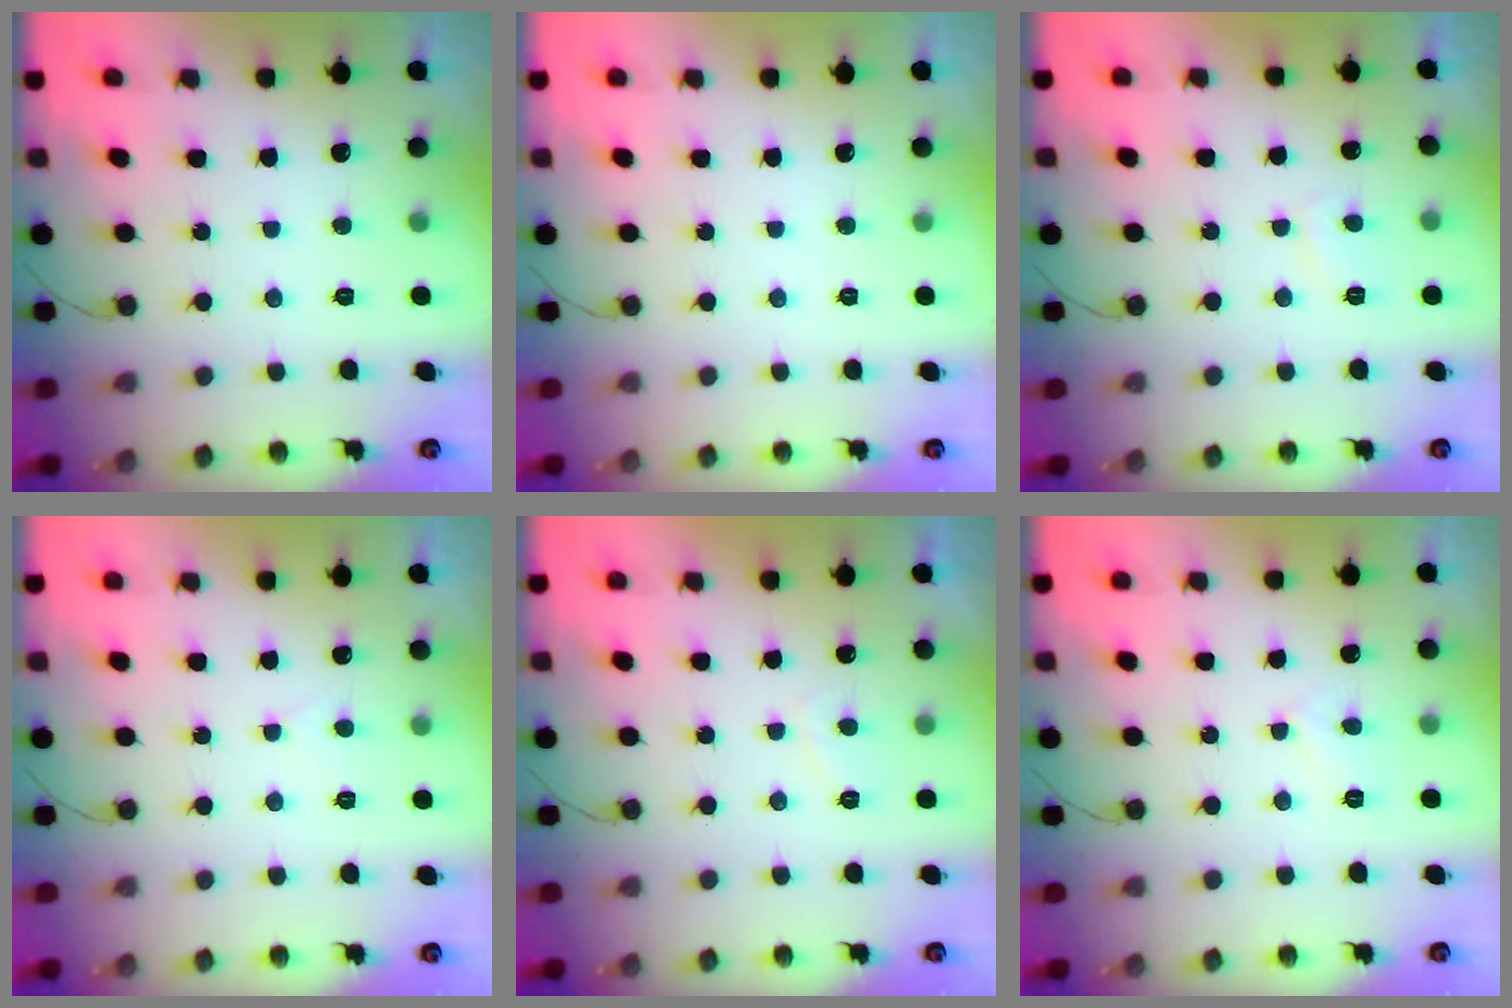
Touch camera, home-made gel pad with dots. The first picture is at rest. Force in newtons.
{"total": 0.0}
{"total": 2.7, "press": 2.6, "slide": 0.8}
{"total": 1.7, "press": 1.7, "slide": 0.2}
{"total": 1.9, "press": 1.7, "slide": 0.8}
{"total": 3.5, "press": 3.5, "slide": 0.5}